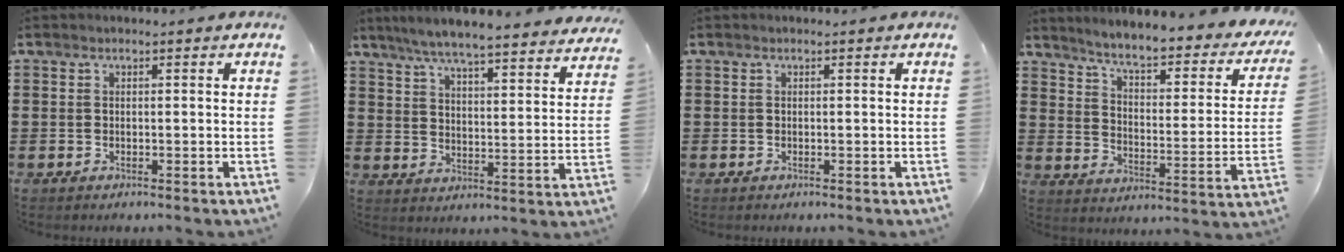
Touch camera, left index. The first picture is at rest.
{"total": 5.7, "force": [5.4, 0.1, 1.8], "torque": [-0.061, -0.034, 0.090]}
{"total": 0.0}
{"total": 4.7, "force": [4.0, 0.0, 2.5], "torque": [-0.068, -0.037, 0.057]}